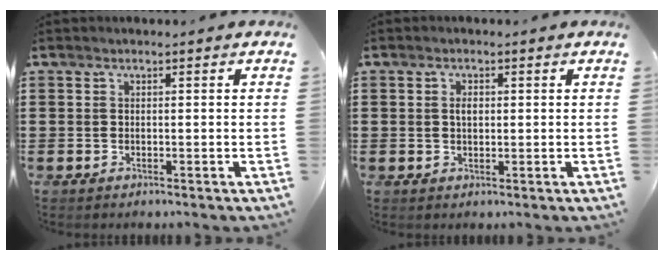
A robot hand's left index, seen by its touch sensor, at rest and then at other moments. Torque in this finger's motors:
{"motor_torque": [2.14, 0.00, 0.02, 0.02]}